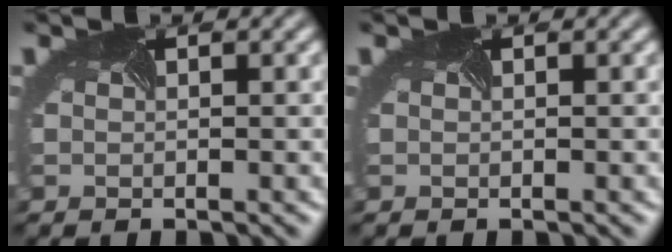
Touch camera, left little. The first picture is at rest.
{"total": 0.0}